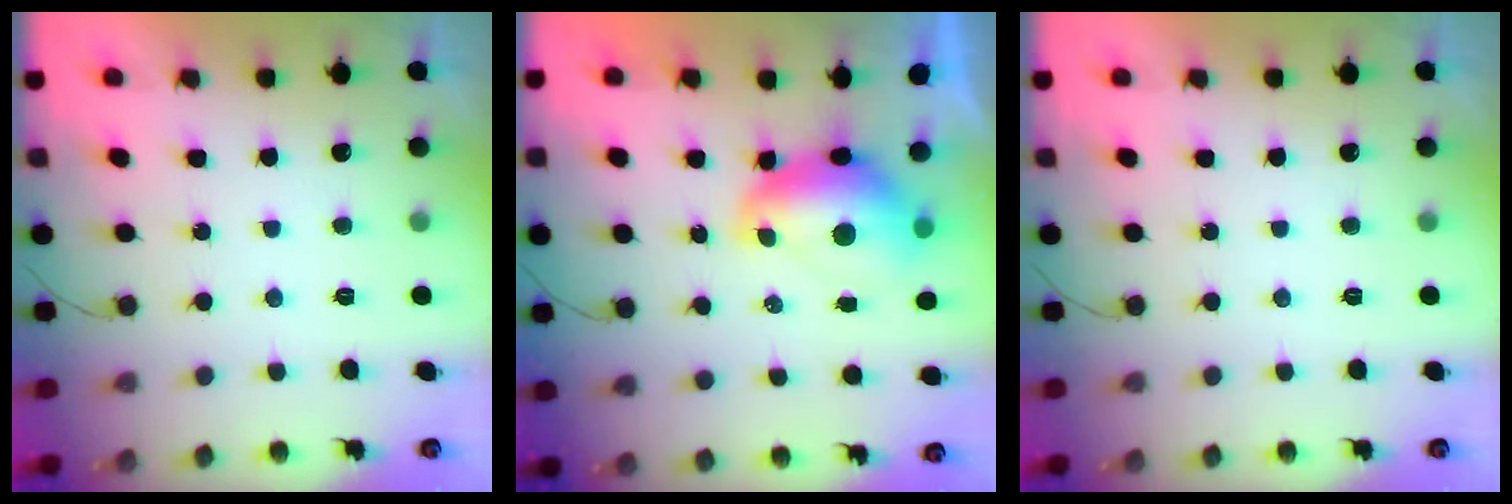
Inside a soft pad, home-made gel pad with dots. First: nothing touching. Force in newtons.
{"total": 9.8, "press": 9.8, "slide": 1.1}
{"total": 0.0}